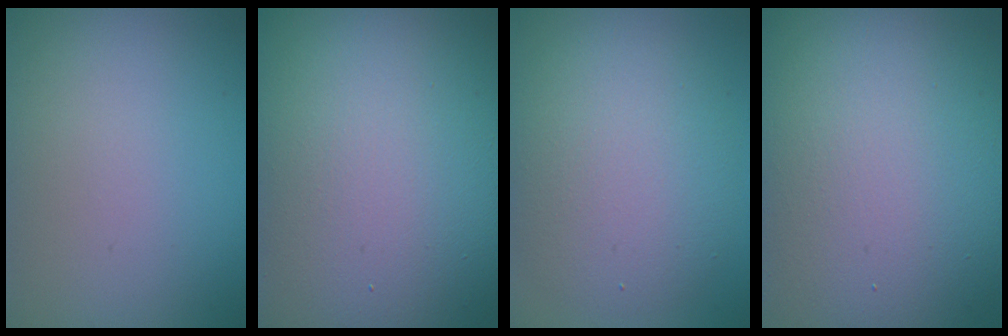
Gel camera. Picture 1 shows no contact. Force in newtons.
{"total": 21.9, "press": 21.9, "slide": 1.2}
{"total": 6.1, "press": 6.1, "slide": 0.2}
{"total": 15.0, "press": 15.0, "slide": 0.7}